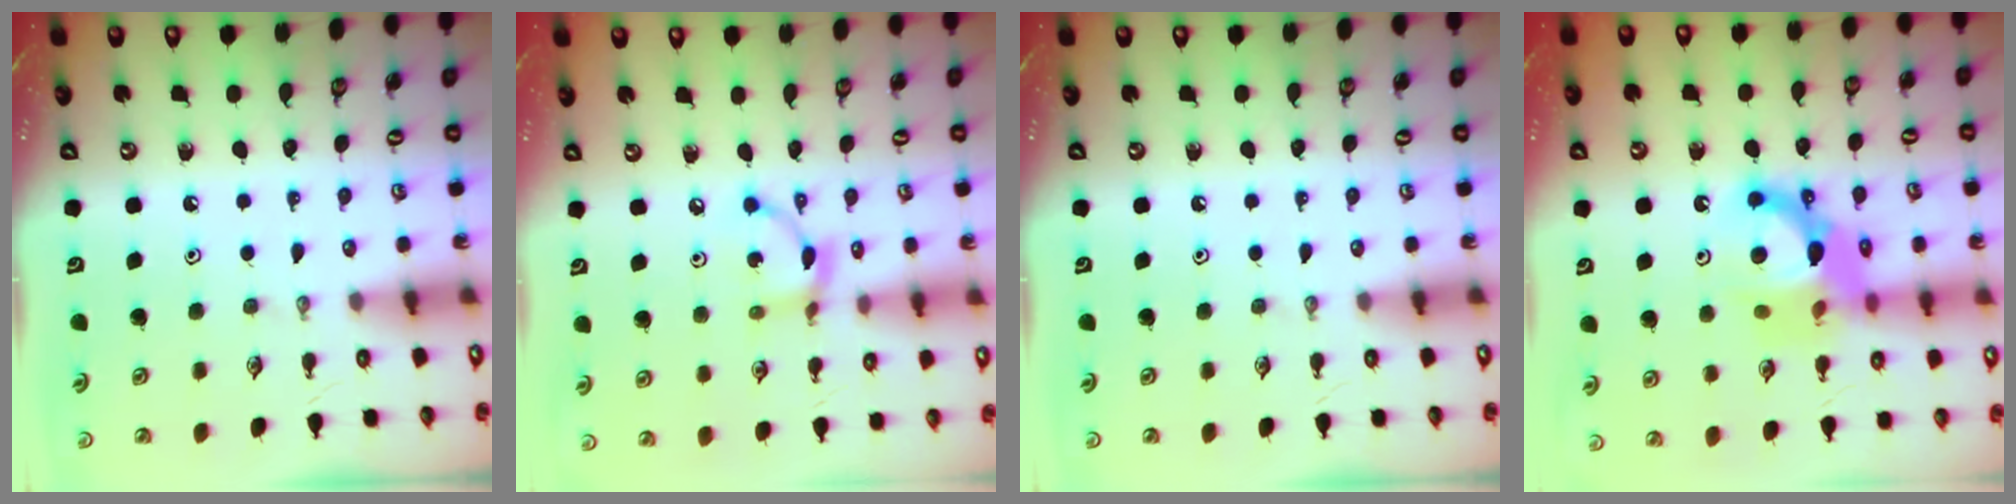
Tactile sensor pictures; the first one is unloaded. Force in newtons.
{"total": 7.9, "press": 7.9, "slide": 0.2}
{"total": 0.0}
{"total": 13.5, "press": 13.5, "slide": 1.1}